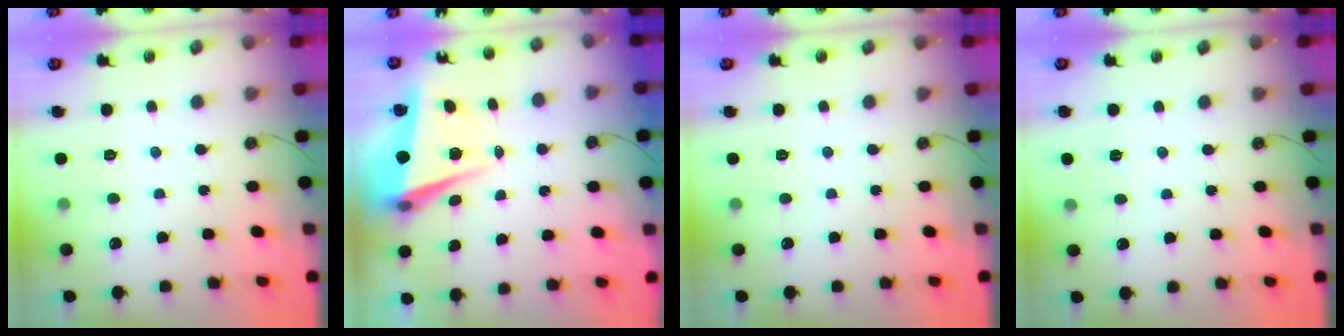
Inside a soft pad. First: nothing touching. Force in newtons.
{"total": 5.7, "press": 5.3, "slide": 2.0}
{"total": 0.0}
{"total": 4.3, "press": 3.3, "slide": 2.8}